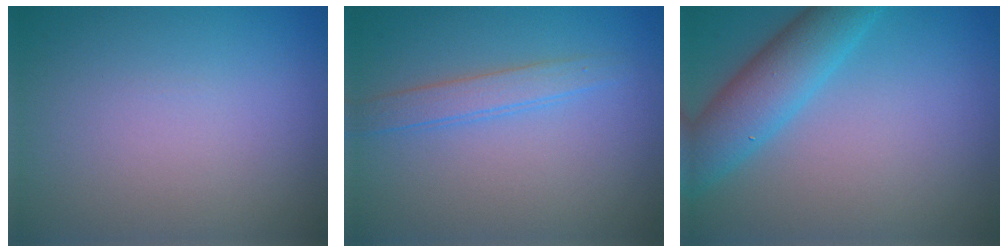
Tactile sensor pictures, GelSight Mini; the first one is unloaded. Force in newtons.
{"total": 2.0, "press": 2.0, "slide": 0.1}
{"total": 5.3, "press": 5.3, "slide": 0.2}